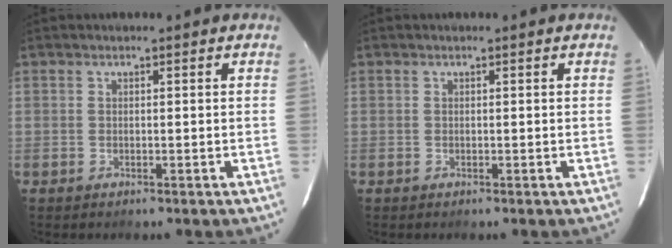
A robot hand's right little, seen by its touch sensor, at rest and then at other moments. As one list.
[{"total": 0.0}]